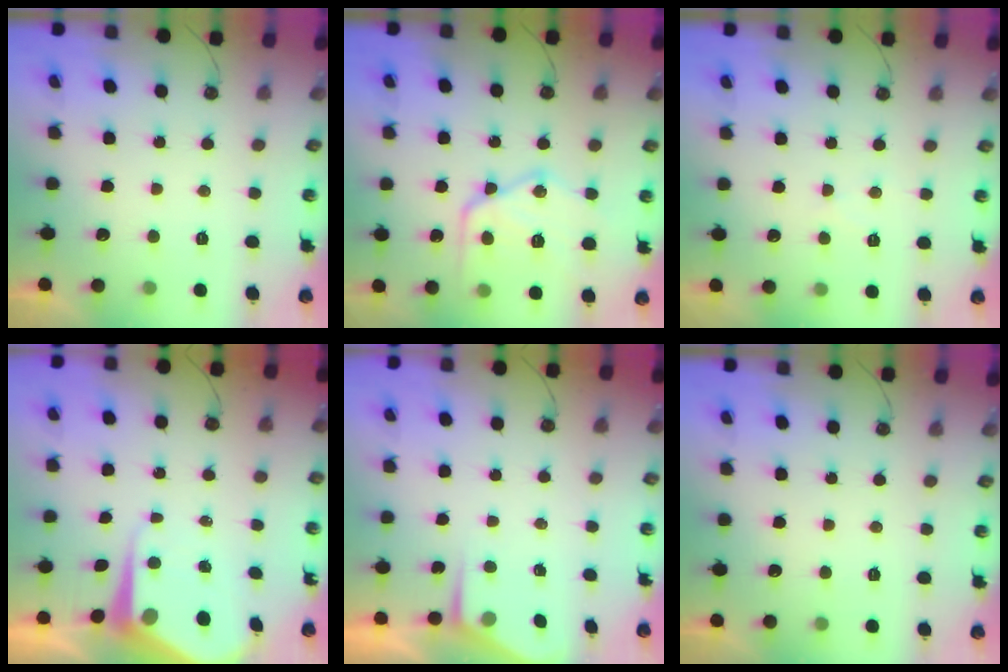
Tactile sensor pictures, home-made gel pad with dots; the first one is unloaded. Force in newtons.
{"total": 18.3, "press": 18.2, "slide": 1.7}
{"total": 3.7, "press": 3.7, "slide": 0.6}
{"total": 8.6, "press": 8.5, "slide": 0.9}
{"total": 2.7, "press": 2.7, "slide": 0.4}
{"total": 0.0}